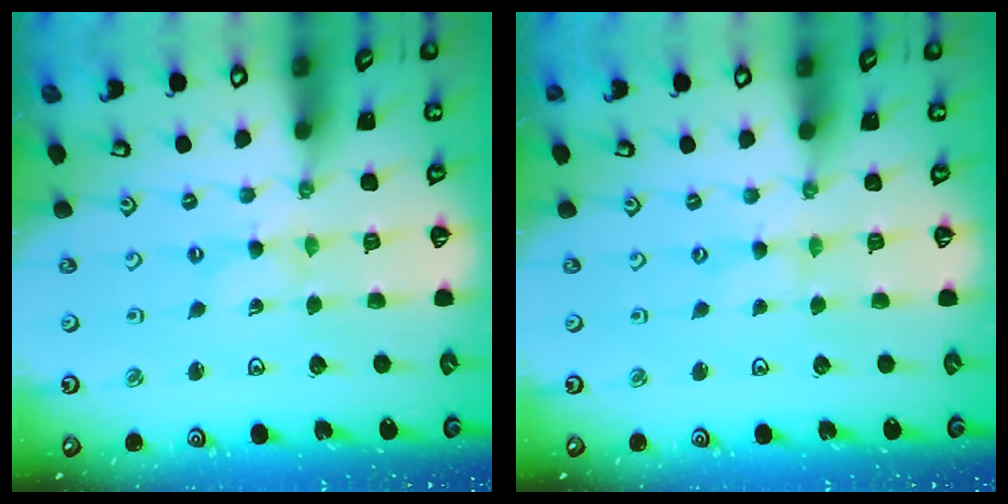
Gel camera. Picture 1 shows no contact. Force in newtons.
{"total": 0.0}